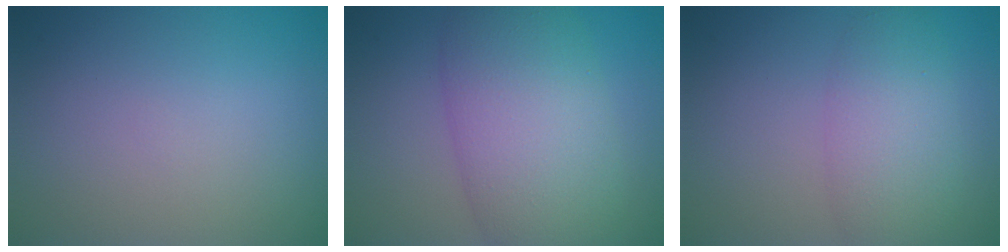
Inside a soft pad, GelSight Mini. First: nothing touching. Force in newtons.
{"total": 9.5, "press": 9.5, "slide": 0.3}
{"total": 5.0, "press": 5.0, "slide": 0.1}